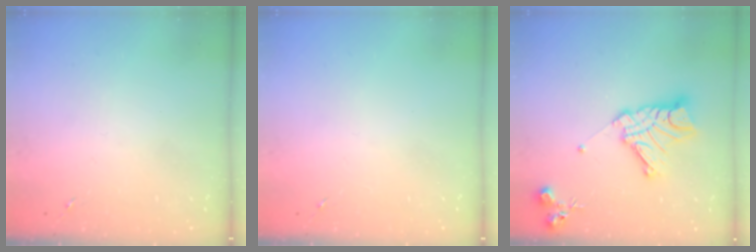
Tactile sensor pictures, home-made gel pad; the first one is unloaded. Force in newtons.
{"total": 0.0}
{"total": 16.1, "press": 16.0, "slide": 1.6}